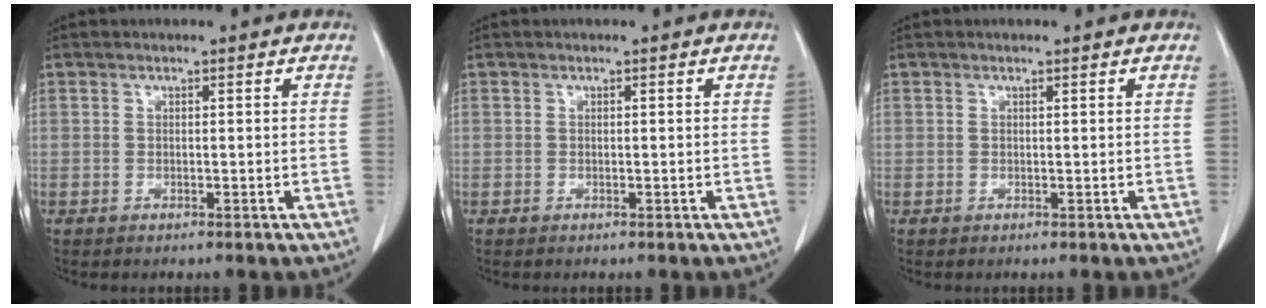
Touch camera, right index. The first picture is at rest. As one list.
[{"total": 0.0}, {"total": 0.0}]